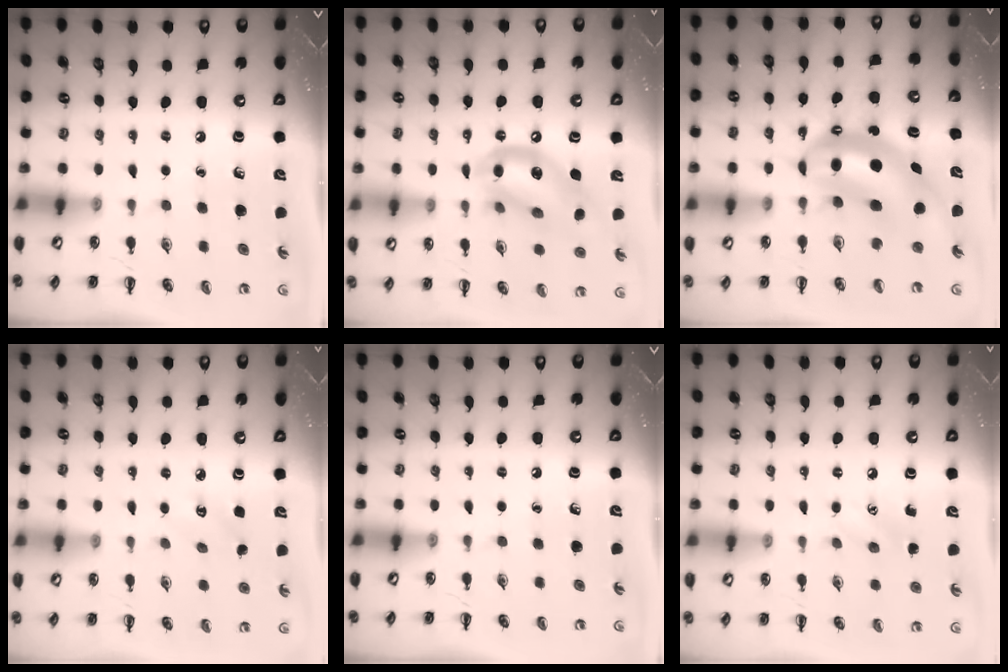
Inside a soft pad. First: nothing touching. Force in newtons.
{"total": 13.5, "press": 13.1, "slide": 3.0}
{"total": 8.0, "press": 7.7, "slide": 1.9}
{"total": 2.1, "press": 2.0, "slide": 0.6}
{"total": 0.0}
{"total": 5.5, "press": 5.3, "slide": 1.3}